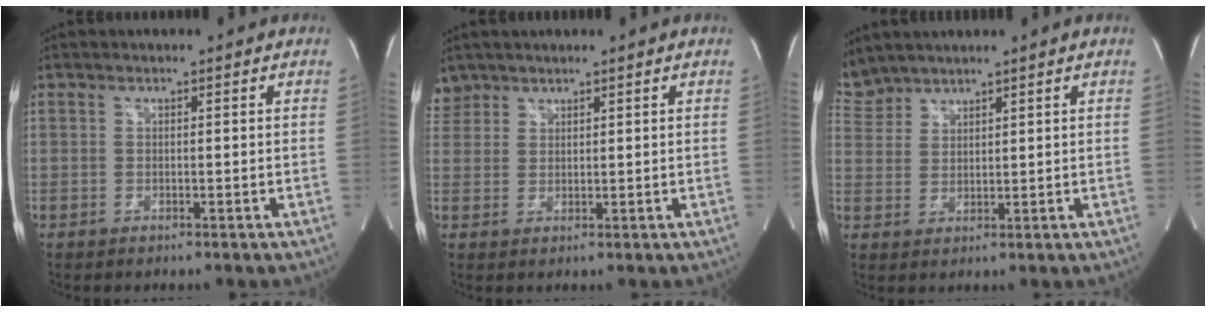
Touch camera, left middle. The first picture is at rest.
{"total": 3.1, "force": [2.6, 1.6, -0.3], "torque": [0.009, 0.009, 0.053]}
{"total": 4.6, "force": [4.5, 0.8, 0.0], "torque": [-0.013, 0.013, 0.101]}